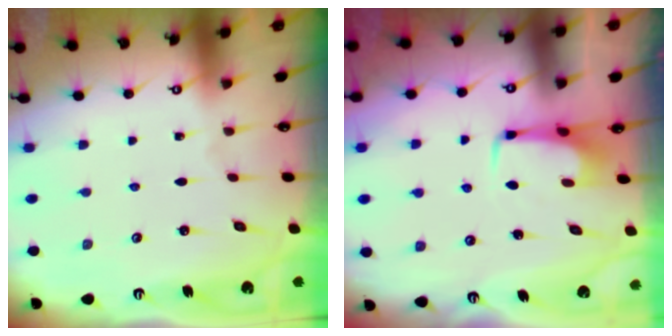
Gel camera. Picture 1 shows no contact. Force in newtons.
{"total": 3.3, "press": 3.3, "slide": 0.4}